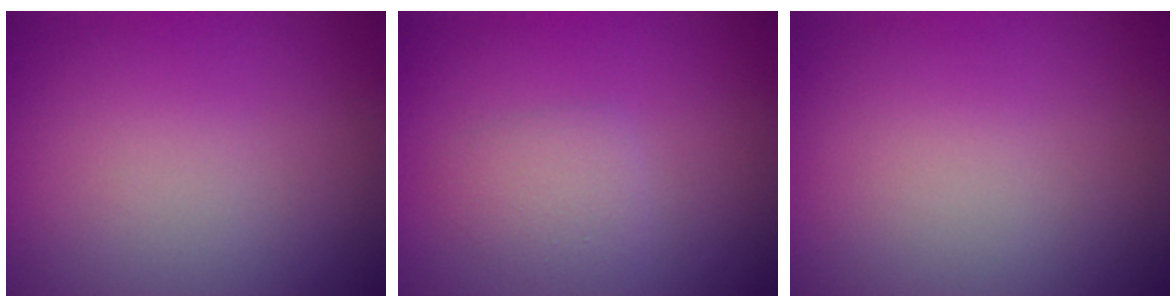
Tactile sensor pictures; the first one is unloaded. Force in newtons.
{"total": 1.6, "press": 1.6, "slide": 0.1}
{"total": 0.0}